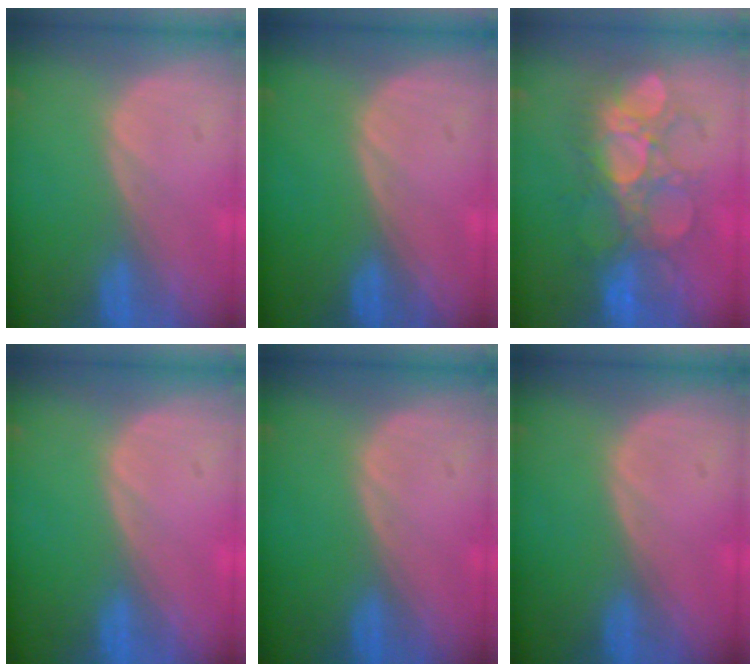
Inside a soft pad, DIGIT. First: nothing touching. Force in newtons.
{"total": 0.0}
{"total": 9.0, "press": 8.9, "slide": 1.1}
{"total": 0.0}
{"total": 0.0}
{"total": 0.0}